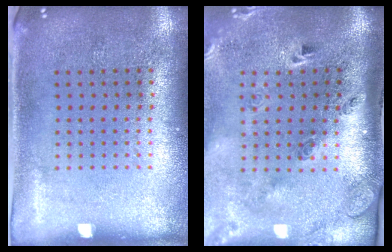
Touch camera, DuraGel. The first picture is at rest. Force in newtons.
{"total": 3.0, "press": 1.9, "slide": 2.2}